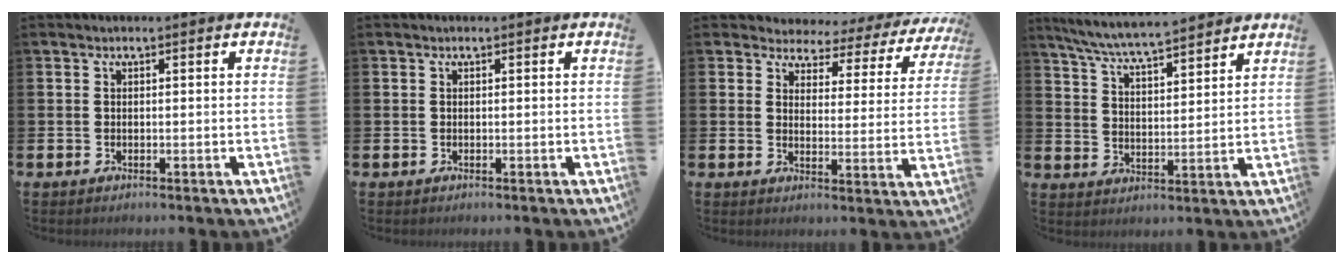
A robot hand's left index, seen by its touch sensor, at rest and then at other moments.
{"total": 0.0}
{"total": 2.4, "force": [2.0, 1.4, 0.1], "torque": [-0.016, -0.029, 0.023]}
{"total": 6.8, "force": [6.6, 0.0, 1.6], "torque": [-0.060, -0.043, 0.118]}